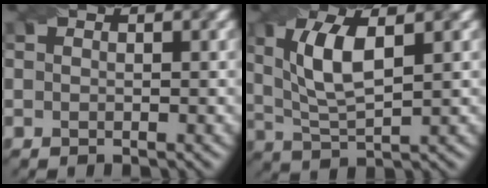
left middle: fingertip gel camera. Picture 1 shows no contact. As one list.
[{"total": 6.0, "force": [1.4, 2.1, 5.5], "torque": [-0.111, 0.008, 0.039]}]